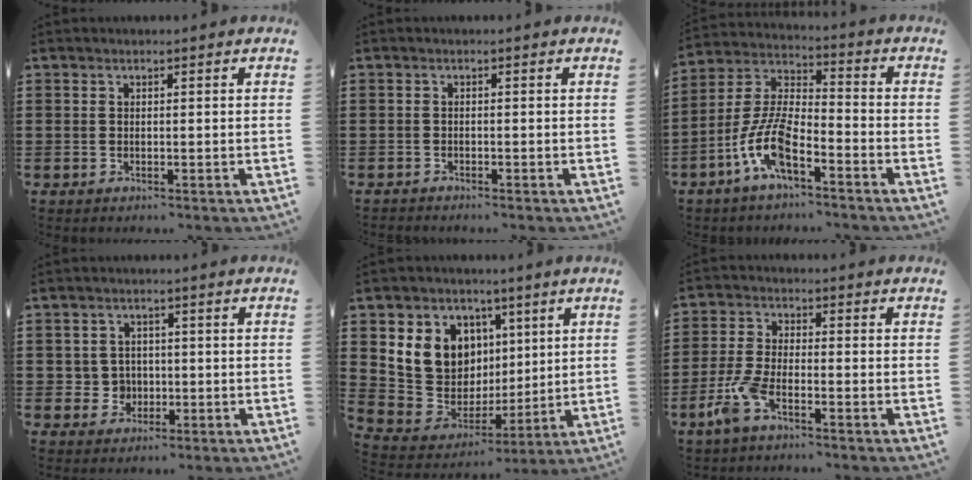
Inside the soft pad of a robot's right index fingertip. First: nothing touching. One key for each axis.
{"total": 0.7, "fx": -0.7, "fy": 0.0, "fz": -0.1, "tx": 0.000, "ty": 0.002, "tz": -0.016}
{"total": 9.4, "fx": -5.4, "fy": 3.1, "fz": 7.0, "tx": -0.180, "ty": -0.012, "tz": -0.111}
{"total": 3.4, "fx": -0.3, "fy": 3.3, "fz": 0.7, "tx": -0.029, "ty": 0.008, "tz": -0.010}
{"total": 10.1, "fx": 3.4, "fy": 9.2, "fz": 2.5, "tx": -0.085, "ty": -0.032, "tz": 0.069}
{"total": 5.8, "fx": -3.4, "fy": 1.6, "fz": 4.5, "tx": -0.114, "ty": -0.011, "tz": -0.066}